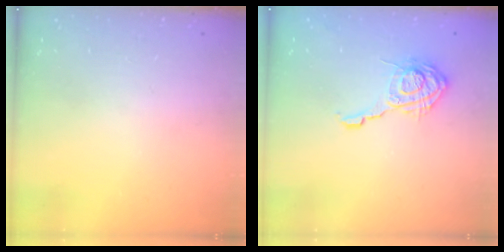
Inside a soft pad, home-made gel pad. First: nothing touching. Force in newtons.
{"total": 13.0, "press": 13.0, "slide": 0.3}